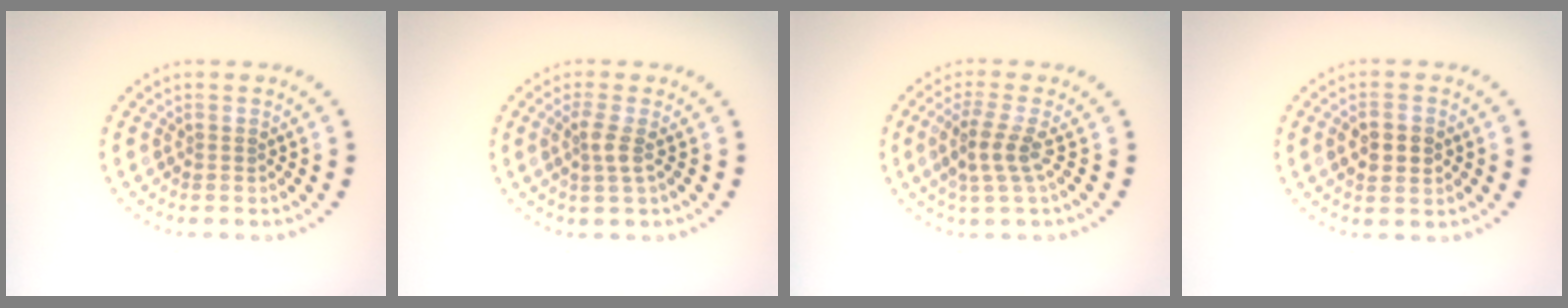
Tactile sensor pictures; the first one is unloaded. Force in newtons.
{"total": 1.9, "press": 1.4, "slide": 1.2}
{"total": 2.6, "press": 1.9, "slide": 1.7}
{"total": 2.5, "press": 2.5, "slide": 0.1}